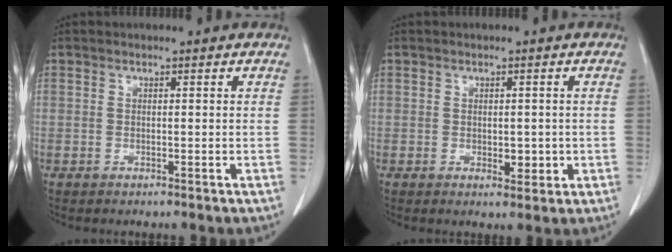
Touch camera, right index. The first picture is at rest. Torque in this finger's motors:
{"motor_torque": [0.05, 0.15, 0.03, 0.02]}